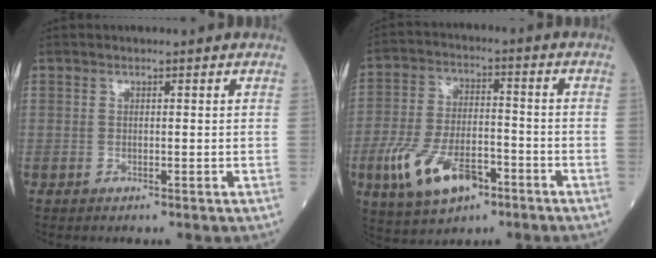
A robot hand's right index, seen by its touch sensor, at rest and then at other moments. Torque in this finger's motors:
{"motor_torque": [1.12, -1.02, 0.59, 0.13]}